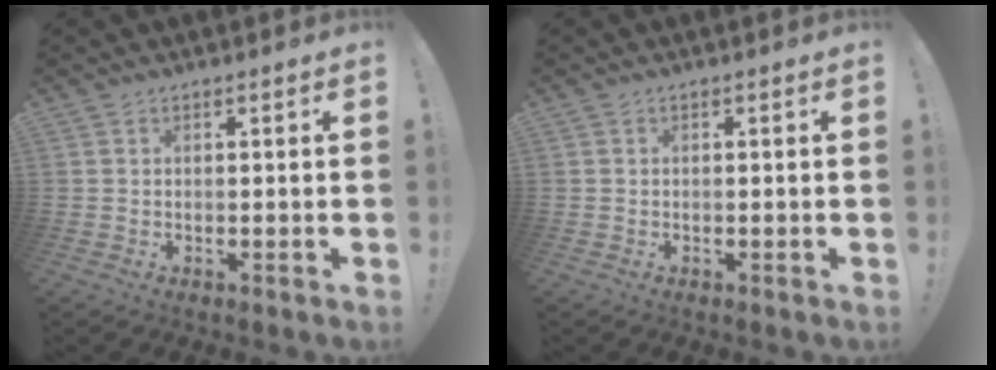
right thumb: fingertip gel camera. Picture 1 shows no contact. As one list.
[{"total": 0.0}]